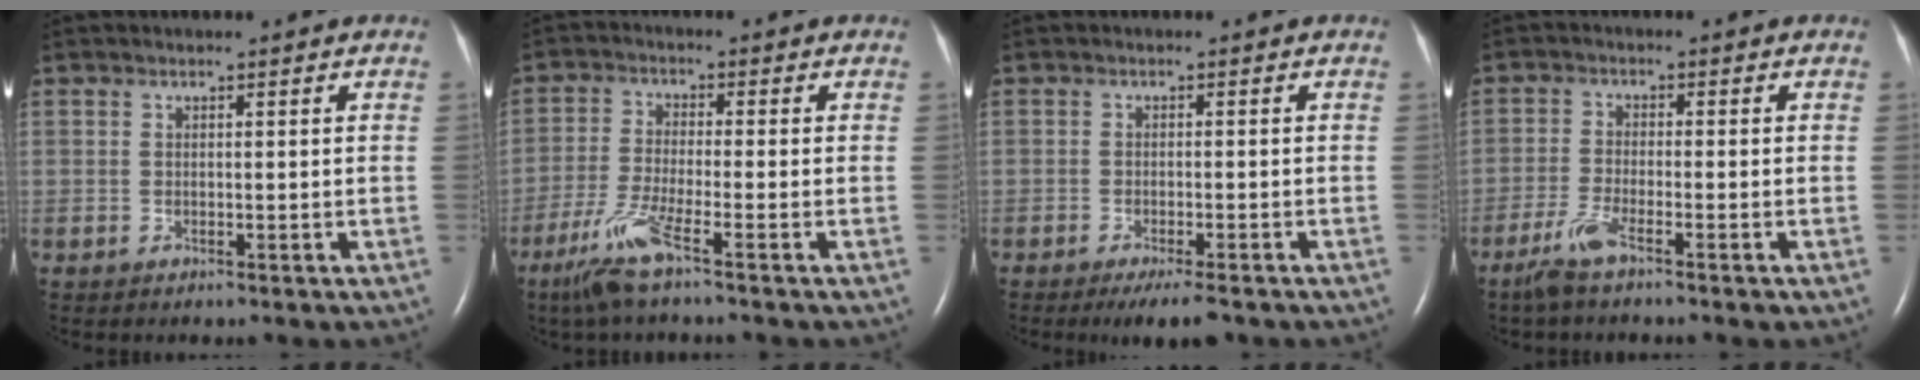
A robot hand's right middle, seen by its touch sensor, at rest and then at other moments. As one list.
[{"total": 6.6, "force": [-4.3, -0.2, 5.1], "torque": [-0.114, -0.019, -0.090]}, {"total": 5.0, "force": [-3.8, 0.8, 3.2], "torque": [-0.044, -0.010, -0.054]}, {"total": 4.2, "force": [-3.1, 0.2, 2.8], "torque": [-0.069, -0.009, -0.065]}]